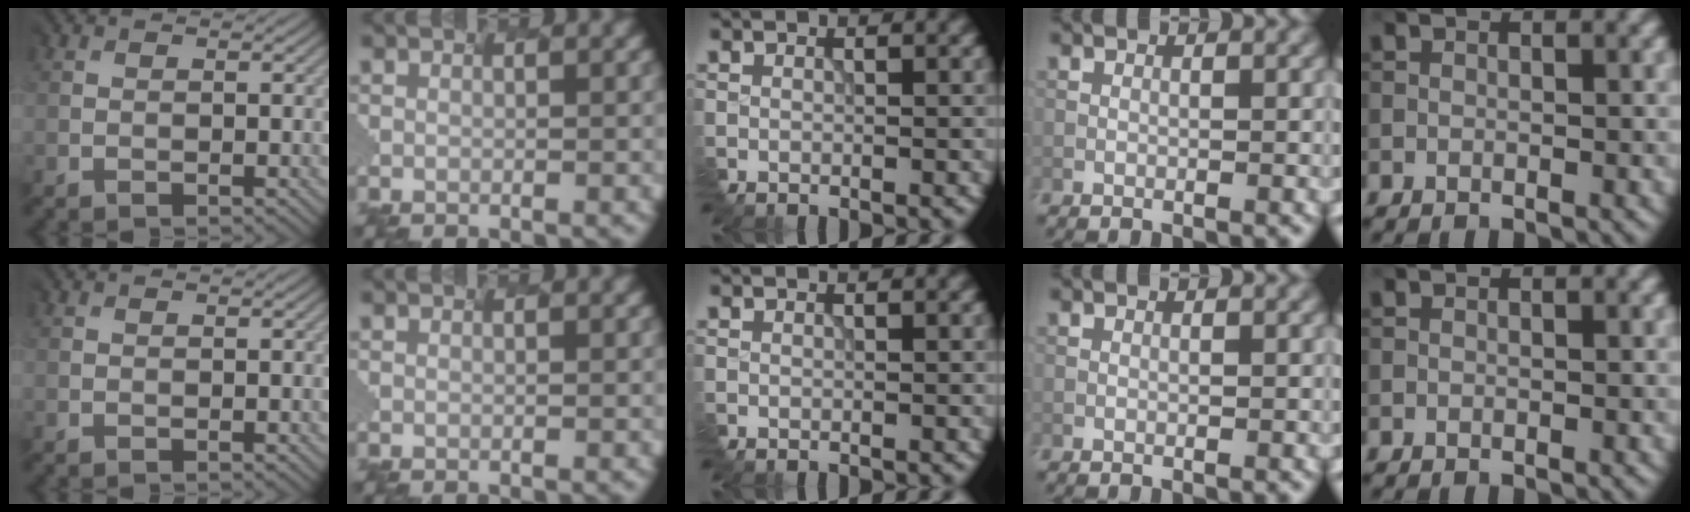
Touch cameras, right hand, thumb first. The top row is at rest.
{}